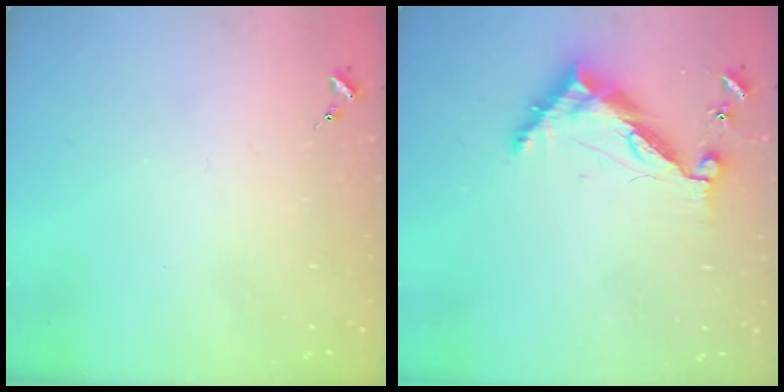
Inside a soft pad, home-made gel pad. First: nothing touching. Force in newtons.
{"total": 9.6, "press": 9.6, "slide": 0.8}